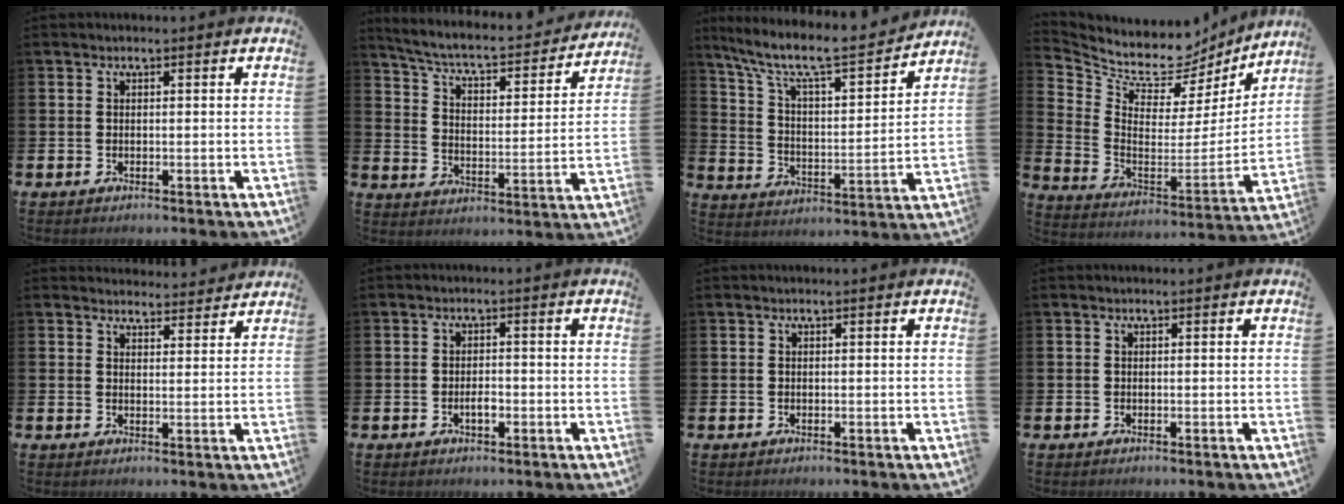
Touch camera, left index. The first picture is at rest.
{"total": 6.1, "force": [5.4, 1.2, 2.6], "torque": [-0.083, -0.041, 0.085]}
{"total": 8.9, "force": [7.5, 1.6, 4.4], "torque": [-0.117, -0.053, 0.122]}
{"total": 9.2, "force": [8.2, 3.8, 1.7], "torque": [-0.075, -0.068, 0.140]}
{"total": 3.4, "force": [3.3, 0.7, -0.2], "torque": [0.005, -0.021, 0.059]}
{"total": 1.8, "force": [-0.6, 0.9, 1.5], "torque": [-0.019, 0.000, -0.015]}
{"total": 0.0}
{"total": 0.0}